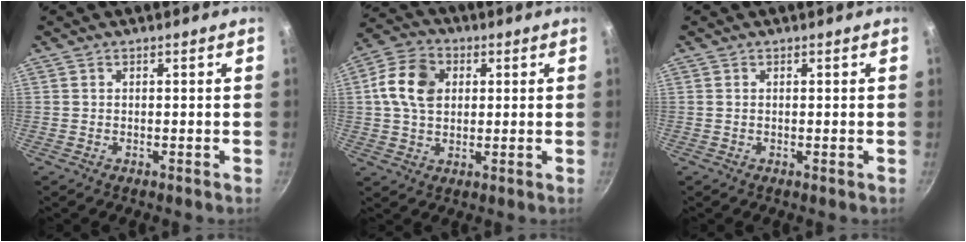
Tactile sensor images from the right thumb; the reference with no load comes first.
{"total": 10.7, "force": [2.0, 7.9, 6.9], "torque": [-0.112, 0.011, 0.023]}
{"total": 0.0}